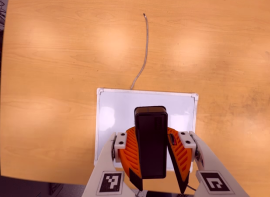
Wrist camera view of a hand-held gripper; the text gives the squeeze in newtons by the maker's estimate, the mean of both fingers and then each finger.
{"total": 9.6, "left": 9.7, "right": 9.5}